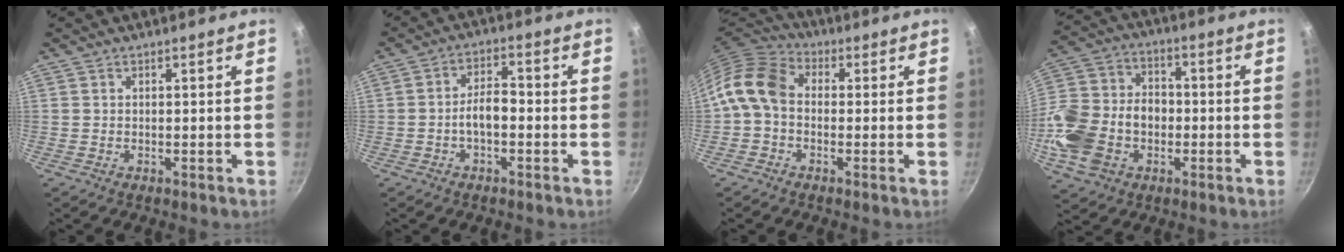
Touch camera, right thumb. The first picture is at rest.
{"total": 5.0, "force": [-1.6, 2.5, 4.0], "torque": [-0.059, 0.028, -0.032]}
{"total": 9.4, "force": [-0.7, 7.1, 6.2], "torque": [-0.107, 0.032, -0.034]}
{"total": 18.5, "force": [-4.6, 14.0, 11.3], "torque": [-0.229, 0.041, -0.084]}